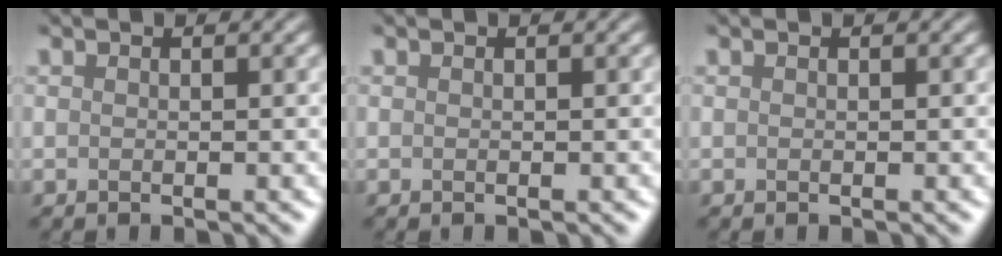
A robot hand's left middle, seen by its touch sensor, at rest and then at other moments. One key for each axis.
{"total": 0.0}
{"total": 0.0}